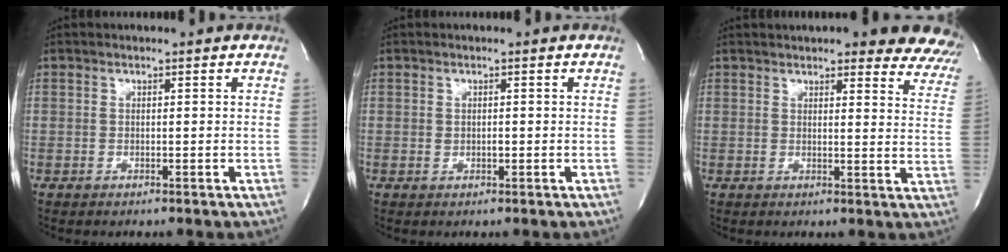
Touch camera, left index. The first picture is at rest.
{"total": 0.8, "force": [0.0, 0.6, 0.6], "torque": [-0.008, 0.001, -0.001]}
{"total": 20.0, "force": [18.1, 4.4, 7.2], "torque": [-0.073, -0.042, 0.184]}